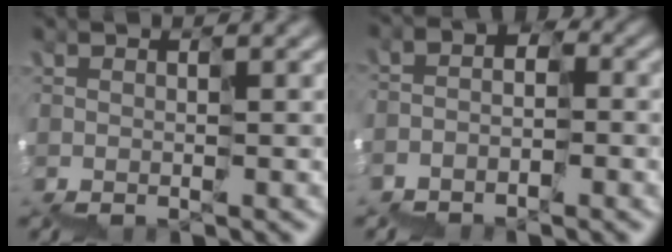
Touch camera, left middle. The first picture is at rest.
{"total": 2.8, "force": [-2.3, 1.7, -0.1], "torque": [-0.020, 0.003, -0.045]}